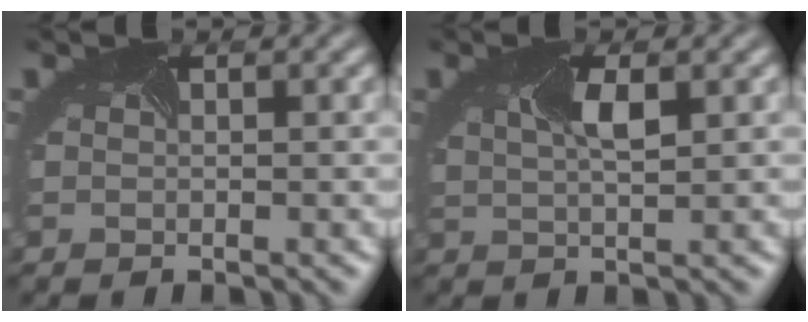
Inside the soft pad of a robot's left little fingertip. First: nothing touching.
{"total": 1.7, "force": [0.1, 0.4, 1.7], "torque": [-0.044, 0.001, 0.011]}